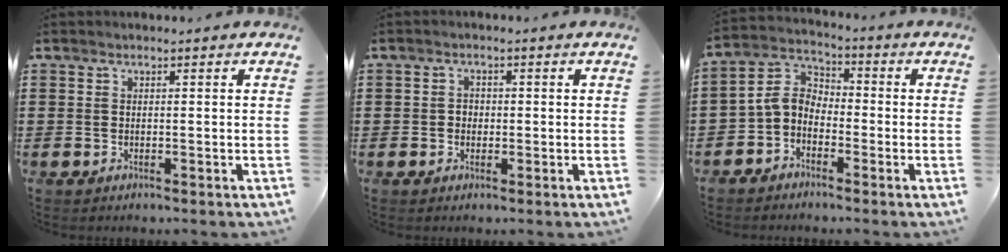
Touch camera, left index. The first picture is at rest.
{"total": 1.3, "force": [-0.2, 1.2, 0.5], "torque": [-0.013, 0.005, -0.006]}
{"total": 4.6, "force": [-1.7, 3.5, 2.5], "torque": [-0.084, -0.003, -0.048]}